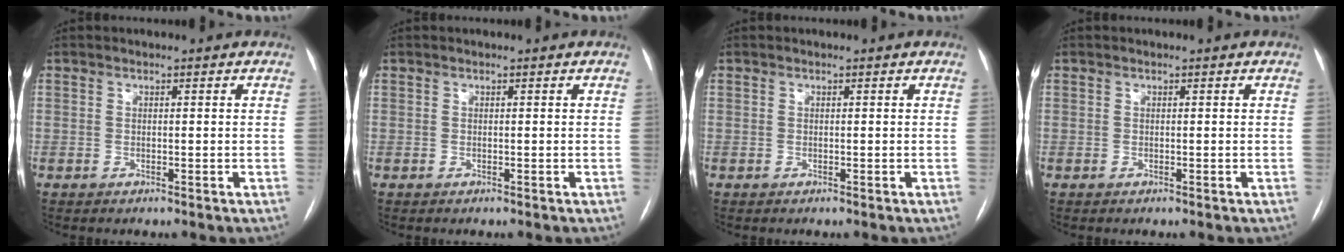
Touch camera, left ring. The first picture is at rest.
{"total": 0.0}
{"total": 0.0}
{"total": 0.0}